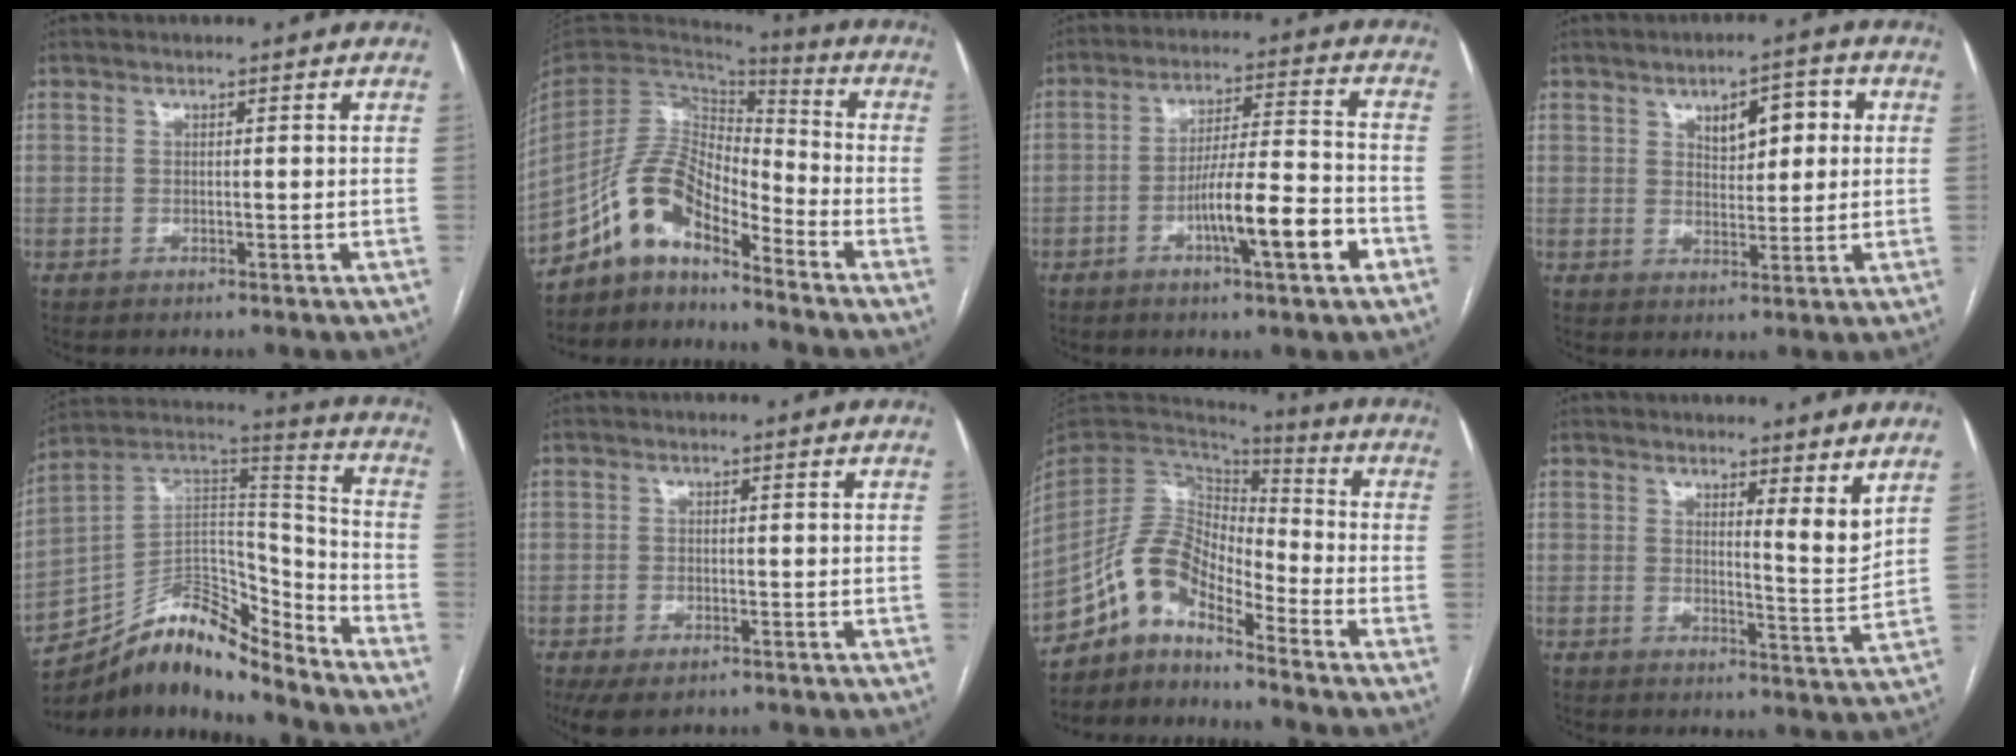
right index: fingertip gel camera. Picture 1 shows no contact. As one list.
[{"total": 11.6, "force": [-9.1, 3.6, 6.3], "torque": [-0.125, 0.031, -0.172]}, {"total": 11.6, "force": [-4.8, 0.8, 10.5], "torque": [-0.170, 0.005, -0.076]}, {"total": 6.4, "force": [2.1, 3.1, 5.3], "torque": [-0.071, 0.016, 0.034]}, {"total": 16.9, "force": [-14.4, 4.7, 7.4], "torque": [-0.112, 0.069, -0.251]}, {"total": 4.5, "force": [-2.9, 2.2, 2.6], "torque": [-0.048, -0.008, -0.044]}, {"total": 10.5, "force": [-8.2, 3.3, 5.7], "torque": [-0.112, 0.037, -0.155]}, {"total": 4.6, "force": [3.6, 0.2, 2.9], "torque": [-0.039, -0.035, 0.046]}]